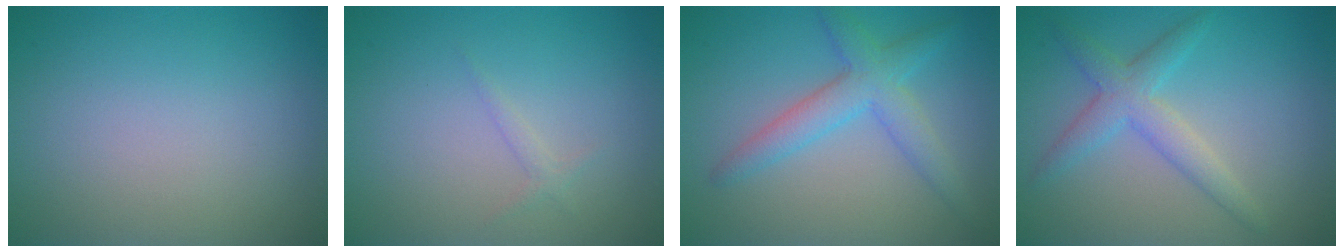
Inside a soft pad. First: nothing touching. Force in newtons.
{"total": 0.8, "press": 0.8, "slide": 0.1}
{"total": 3.9, "press": 3.9, "slide": 0.2}
{"total": 3.3, "press": 3.3, "slide": 0.3}